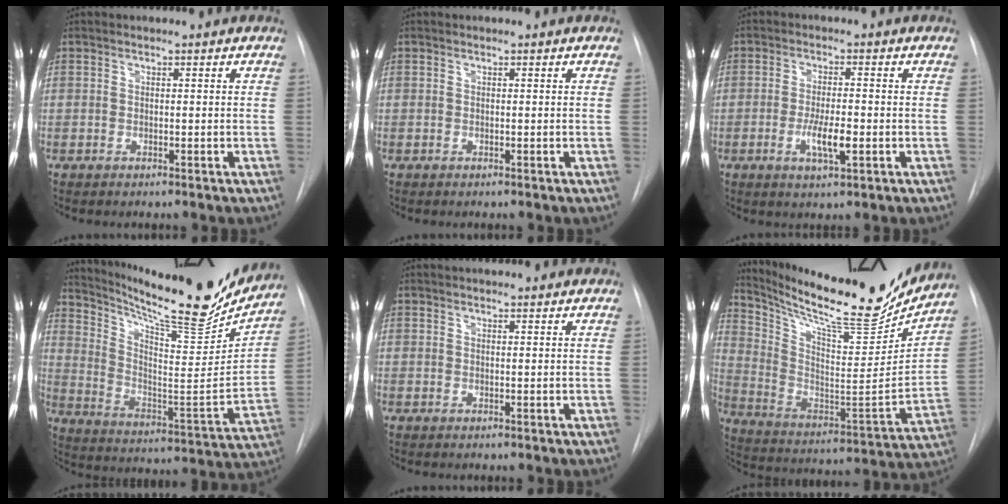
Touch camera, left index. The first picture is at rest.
{"total": 0.0}
{"total": 5.1, "force": [-2.4, 0.9, 4.4], "torque": [-0.083, -0.011, -0.037]}
{"total": 23.5, "force": [20.5, 3.1, 10.9], "torque": [-0.183, -0.066, 0.299]}
{"total": 3.8, "force": [3.4, 0.7, 1.5], "torque": [-0.019, 0.024, 0.038]}
{"total": 23.6, "force": [20.8, 3.7, 10.4], "torque": [-0.183, -0.058, 0.315]}